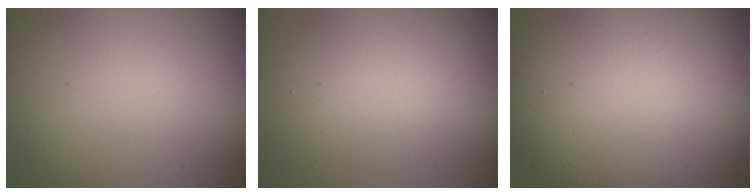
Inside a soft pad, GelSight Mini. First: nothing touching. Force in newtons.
{"total": 4.4, "press": 4.4, "slide": 0.3}
{"total": 15.2, "press": 15.2, "slide": 0.6}